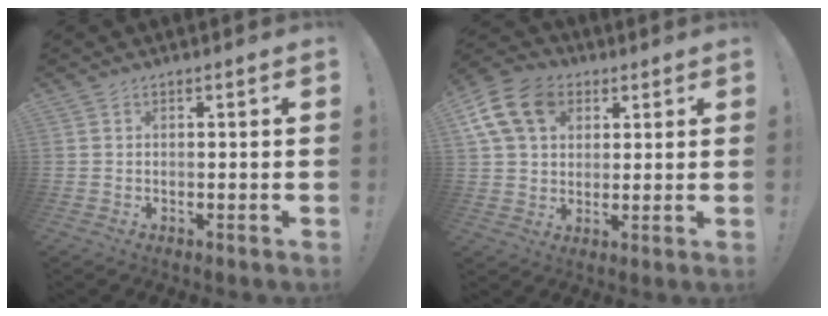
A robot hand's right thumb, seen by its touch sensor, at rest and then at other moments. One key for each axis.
{"total": 15.2, "fx": 6.0, "fy": 11.3, "fz": 8.2, "tx": -0.137, "ty": -0.017, "tz": 0.119}